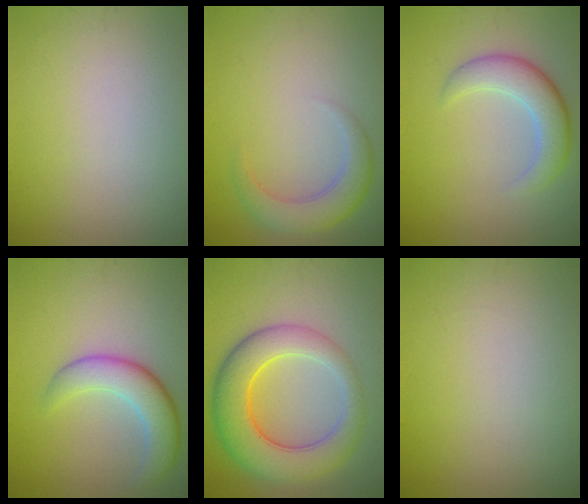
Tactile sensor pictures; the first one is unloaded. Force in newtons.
{"total": 3.4, "press": 3.4, "slide": 0.1}
{"total": 4.1, "press": 4.1, "slide": 0.4}
{"total": 4.8, "press": 4.8, "slide": 0.3}
{"total": 7.9, "press": 7.8, "slide": 0.3}
{"total": 0.0}